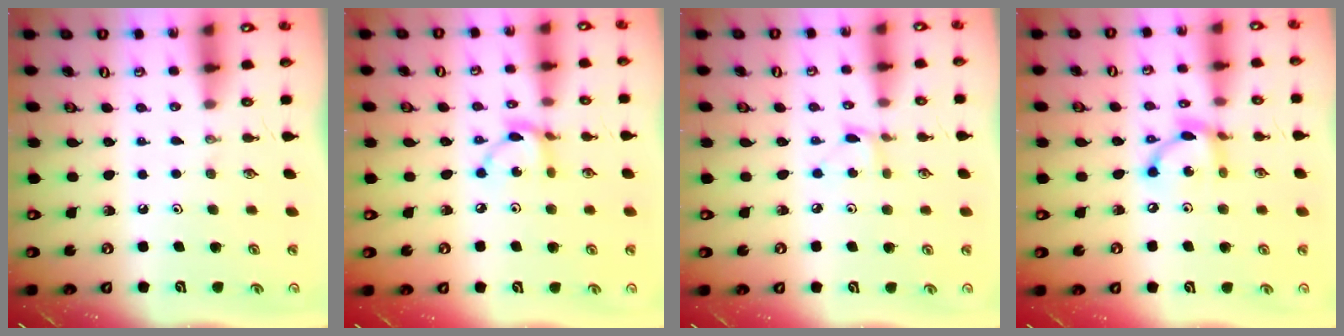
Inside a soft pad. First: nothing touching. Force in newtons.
{"total": 6.2, "press": 6.2, "slide": 0.6}
{"total": 2.7, "press": 2.7, "slide": 0.3}
{"total": 9.6, "press": 9.6, "slide": 0.5}